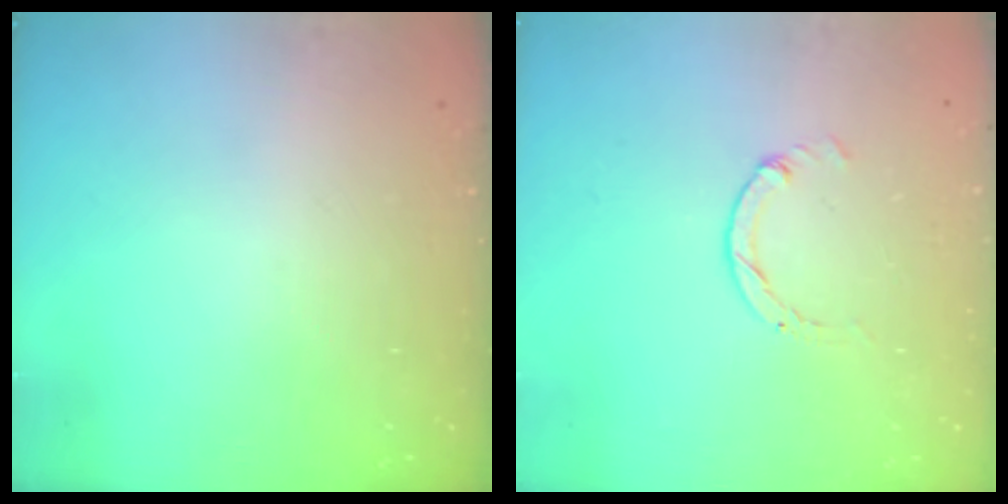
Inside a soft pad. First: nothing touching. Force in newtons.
{"total": 0.0}